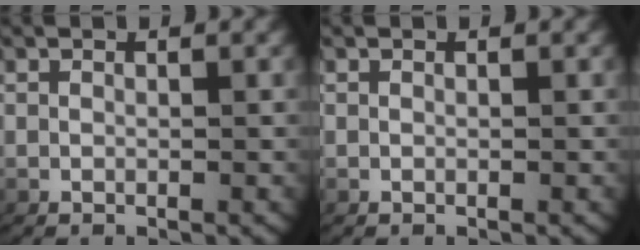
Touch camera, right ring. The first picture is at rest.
{"total": 0.0}